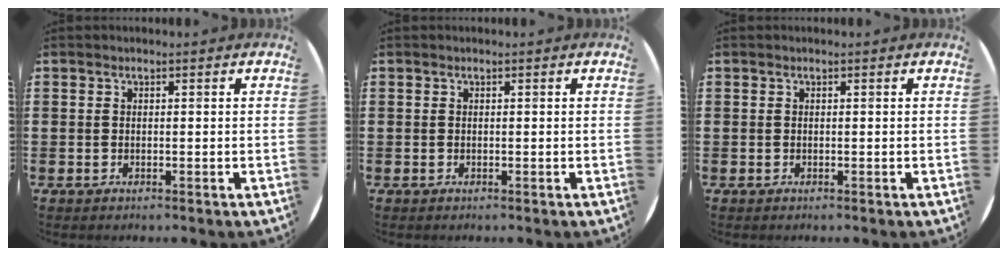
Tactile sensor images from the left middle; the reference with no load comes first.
{"total": 0.0}
{"total": 0.0}